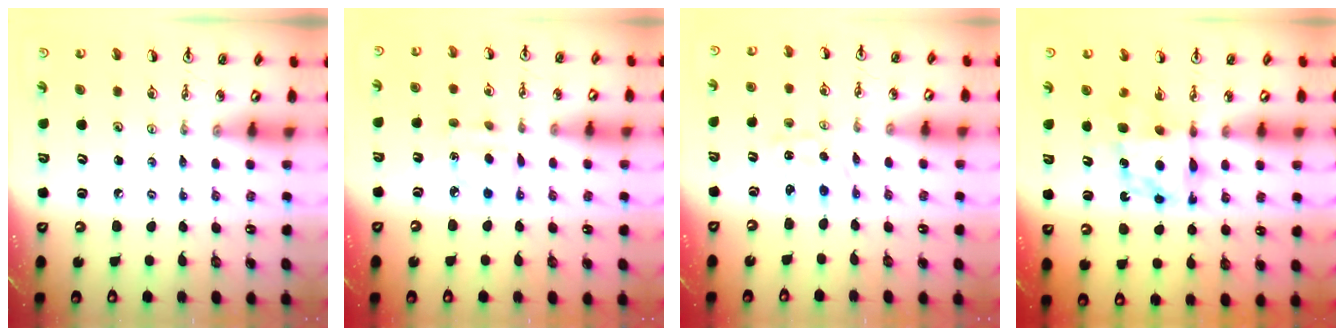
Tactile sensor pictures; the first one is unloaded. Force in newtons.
{"total": 6.4, "press": 6.4, "slide": 0.4}
{"total": 0.6, "press": 0.4, "slide": 0.4}
{"total": 6.5, "press": 6.5, "slide": 0.5}